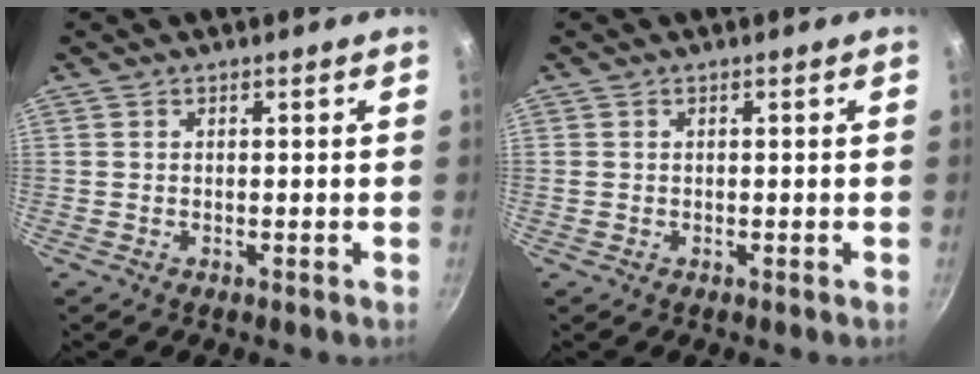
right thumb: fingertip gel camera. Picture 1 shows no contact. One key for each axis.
{"total": 0.8, "fx": 0.0, "fy": 0.7, "fz": 0.3, "tx": -0.006, "ty": 0.002, "tz": 0.001}